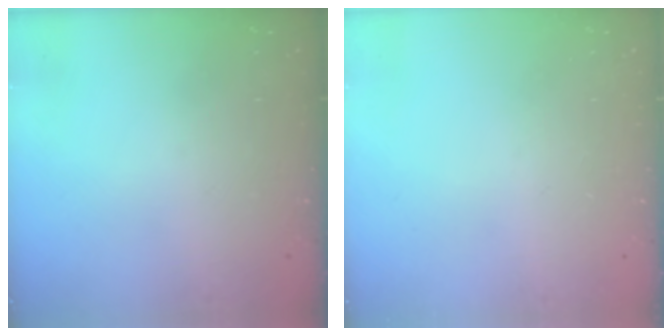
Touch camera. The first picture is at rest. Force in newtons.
{"total": 0.0}